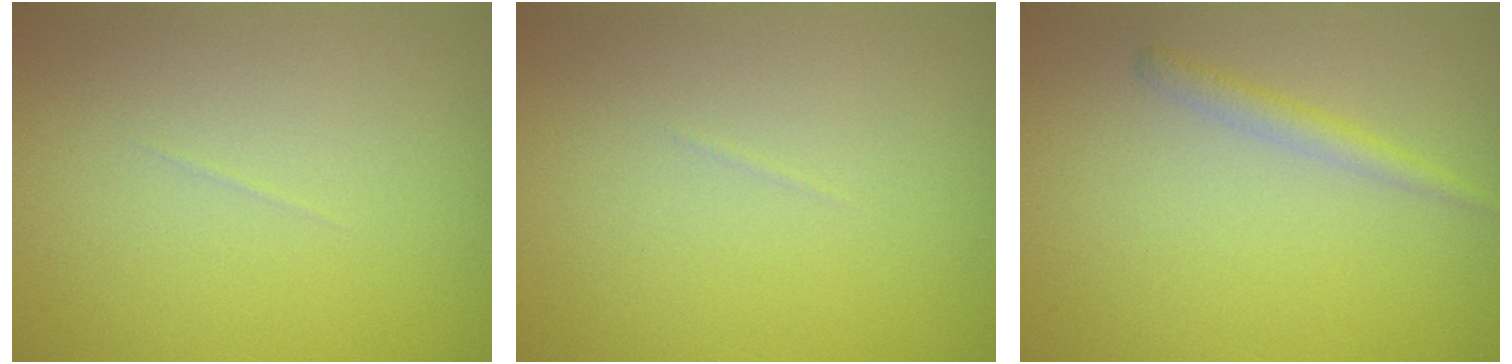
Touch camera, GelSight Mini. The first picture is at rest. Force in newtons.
{"total": 0.0}
{"total": 1.5, "press": 1.5, "slide": 0.1}